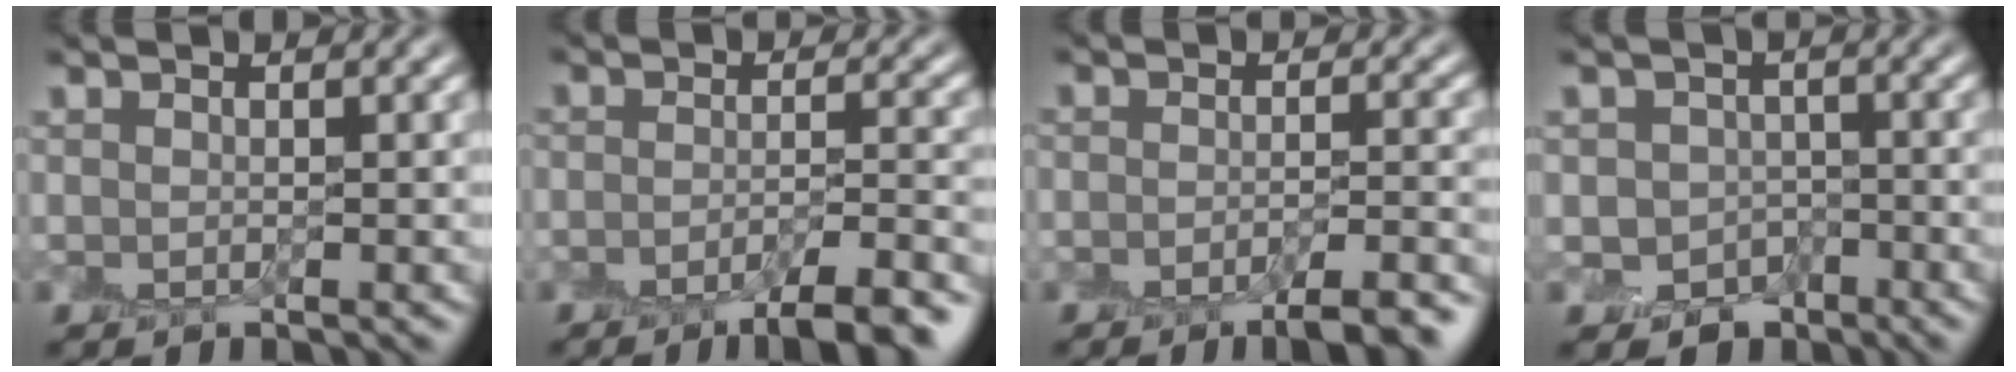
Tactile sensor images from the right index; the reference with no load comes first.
{"total": 5.8, "force": [-3.9, 1.3, 4.1], "torque": [-0.045, 0.004, -0.061]}
{"total": 4.7, "force": [-3.2, 1.1, 3.2], "torque": [-0.031, 0.002, -0.049]}
{"total": 3.3, "force": [-1.4, 2.8, 1.1], "torque": [-0.020, -0.004, -0.023]}